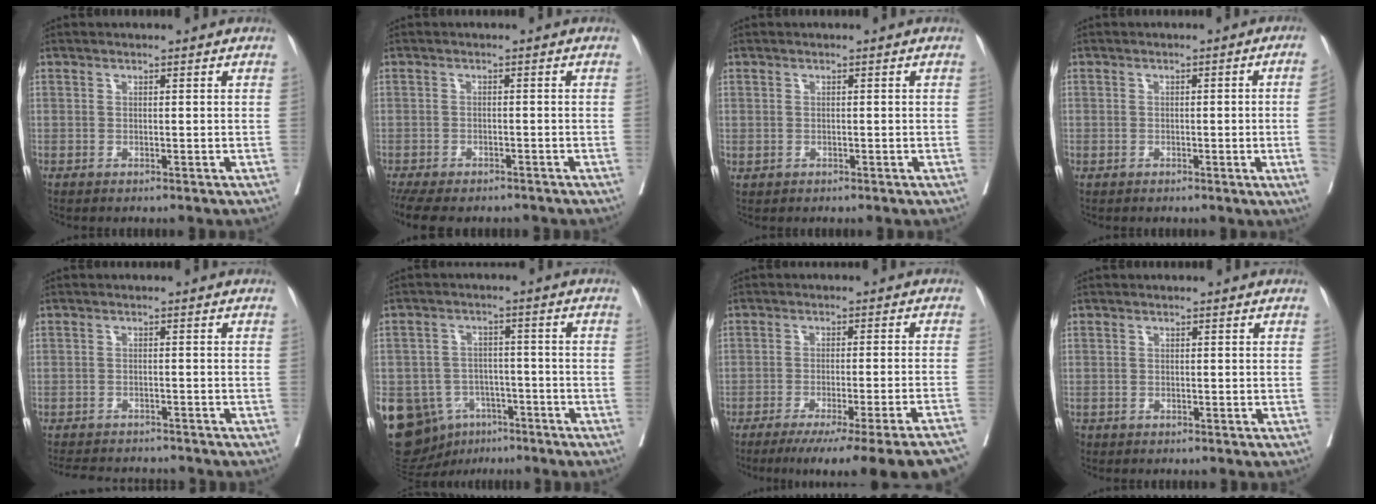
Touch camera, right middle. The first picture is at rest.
{"total": 11.4, "force": [-9.0, 4.8, 5.1], "torque": [-0.110, -0.011, -0.118]}
{"total": 0.6, "force": [0.0, 0.5, 0.2], "torque": [-0.004, 0.000, 0.007]}
{"total": 4.6, "force": [-0.5, -0.6, 4.5], "torque": [-0.057, 0.002, -0.002]}
{"total": 10.1, "force": [-9.2, 2.5, 3.1], "torque": [-0.059, -0.003, -0.120]}
{"total": 18.1, "force": [-8.5, 14.0, 7.8], "torque": [-0.197, 0.017, -0.117]}
{"total": 20.5, "force": [-17.6, -0.5, 10.6], "torque": [-0.076, -0.034, -0.226]}
{"total": 0.7, "force": [-0.5, 0.5, 0.2], "torque": [-0.008, -0.001, -0.007]}